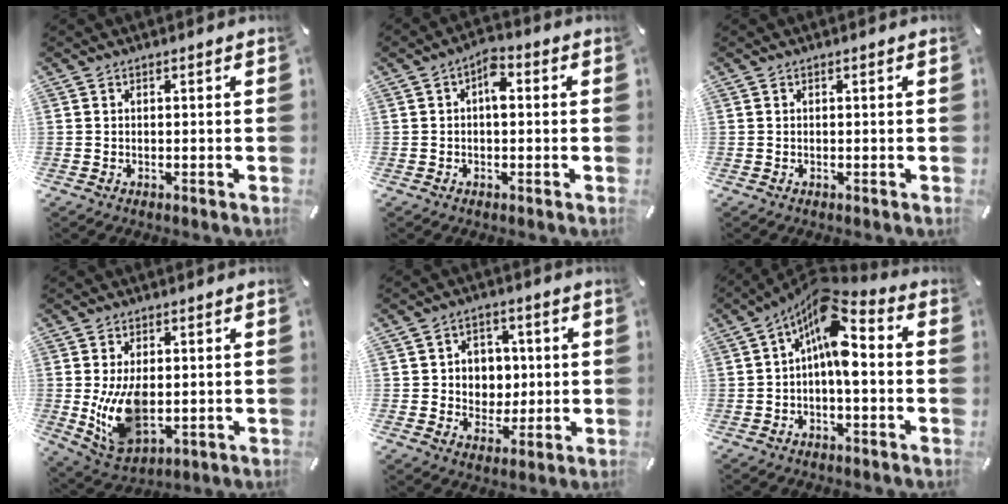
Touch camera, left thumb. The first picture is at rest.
{"total": 4.5, "force": [0.4, 2.4, 3.8], "torque": [-0.062, 0.008, 0.001]}
{"total": 0.0}
{"total": 11.0, "force": [-0.1, 6.8, 8.6], "torque": [-0.177, -0.017, -0.003]}
{"total": 6.9, "force": [0.6, 6.7, 1.6], "torque": [-0.021, -0.001, 0.011]}
{"total": 11.4, "force": [2.1, 5.1, 10.0], "torque": [-0.171, -0.025, 0.037]}